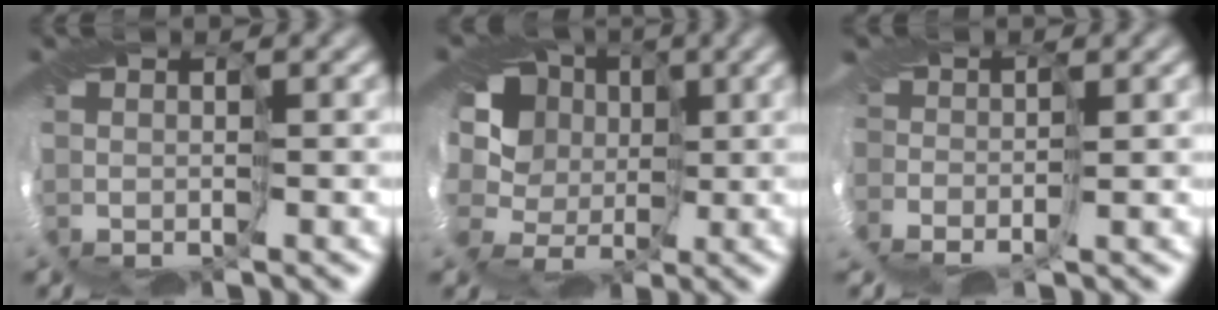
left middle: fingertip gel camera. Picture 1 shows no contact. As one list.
[{"total": 11.9, "force": [-0.8, 10.3, 6.0], "torque": [-0.106, 0.016, -0.043]}, {"total": 3.5, "force": [-1.3, 2.5, 2.1], "torque": [-0.047, 0.000, -0.018]}]